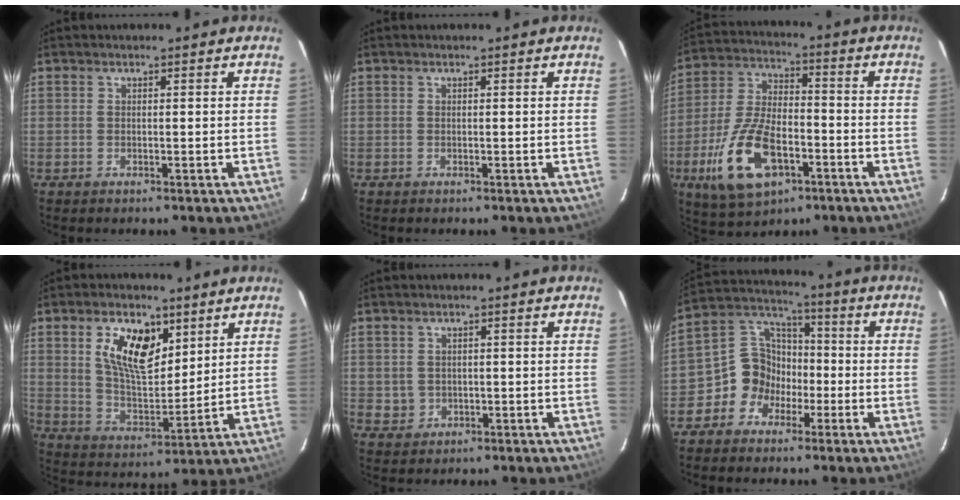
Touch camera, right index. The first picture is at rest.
{"total": 0.0}
{"total": 16.7, "force": [-7.2, 8.2, 12.7], "torque": [-0.276, -0.011, -0.125]}
{"total": 12.1, "force": [5.4, 6.2, 8.8], "torque": [-0.161, 0.008, 0.107]}
{"total": 2.4, "force": [0.0, 2.4, 0.3], "torque": [-0.005, 0.005, 0.008]}
{"total": 9.0, "force": [-3.9, 7.9, 2.1], "torque": [-0.042, 0.046, -0.078]}